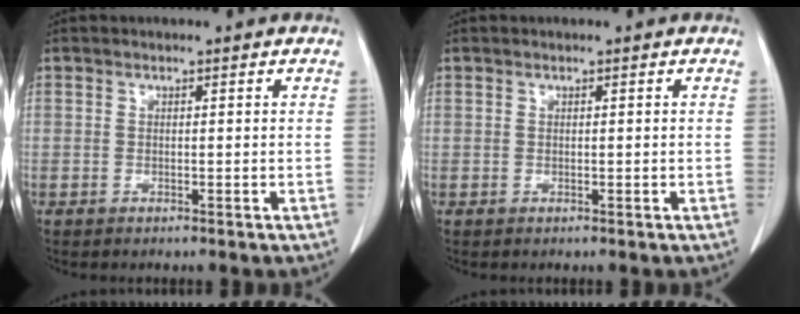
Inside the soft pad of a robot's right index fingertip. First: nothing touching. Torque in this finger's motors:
{"motor_torque": [-0.05, 0.03, 0.00, 0.00]}